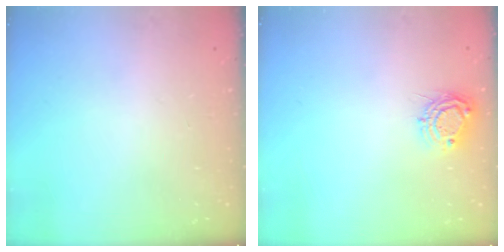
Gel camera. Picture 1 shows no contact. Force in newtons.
{"total": 7.9, "press": 7.9, "slide": 0.7}